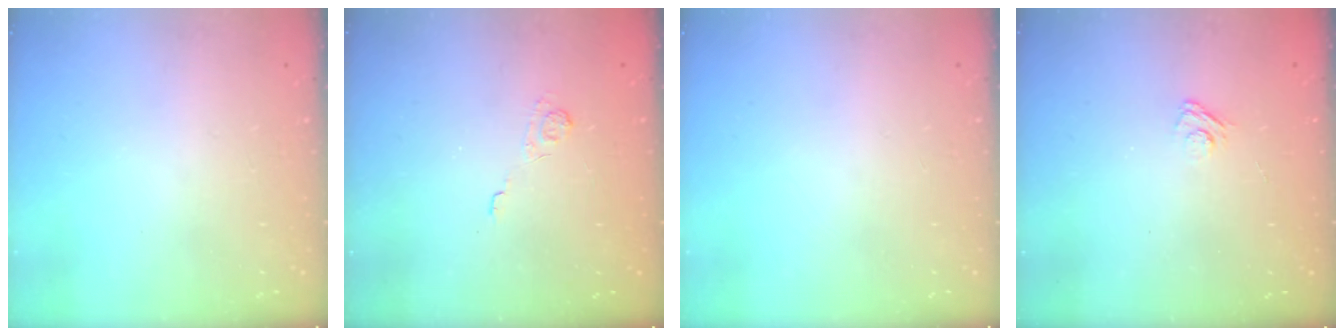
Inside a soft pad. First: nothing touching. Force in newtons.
{"total": 1.9, "press": 1.3, "slide": 1.3}
{"total": 0.0}
{"total": 3.0, "press": 2.7, "slide": 1.4}